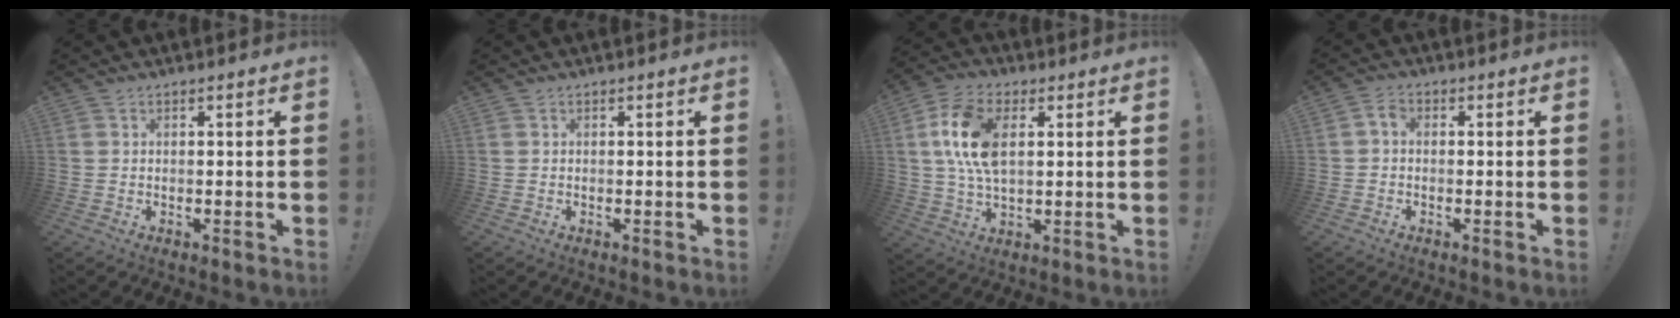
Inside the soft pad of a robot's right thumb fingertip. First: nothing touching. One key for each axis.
{"total": 0.0}
{"total": 14.2, "fx": 3.3, "fy": 8.4, "fz": 11.0, "tx": -0.214, "ty": 0.005, "tz": 0.062}
{"total": 2.3, "fx": -0.5, "fy": 1.5, "fz": 1.7, "tx": -0.033, "ty": 0.008, "tz": -0.009}